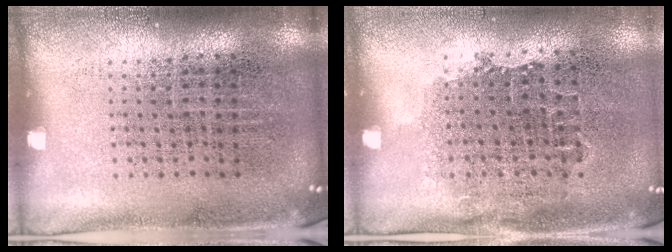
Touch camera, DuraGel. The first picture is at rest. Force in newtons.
{"total": 0.9, "press": 0.8, "slide": 0.5}